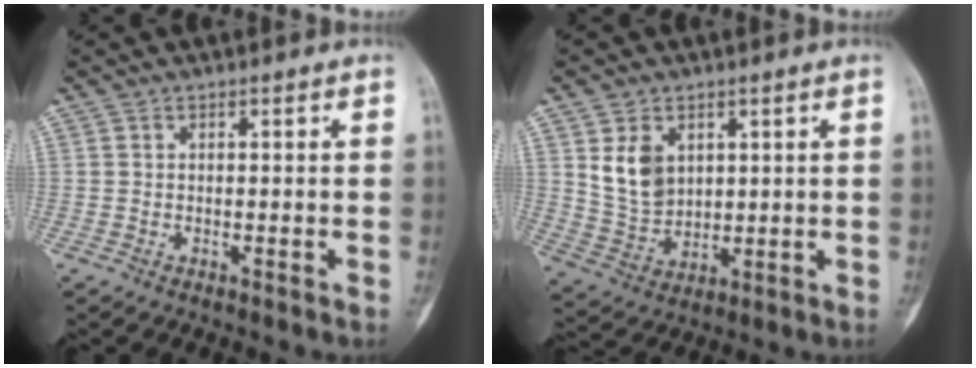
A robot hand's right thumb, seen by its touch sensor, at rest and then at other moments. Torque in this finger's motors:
{"motor_torque": [0.99, 1.25, 0.32, -0.15, 0.03]}